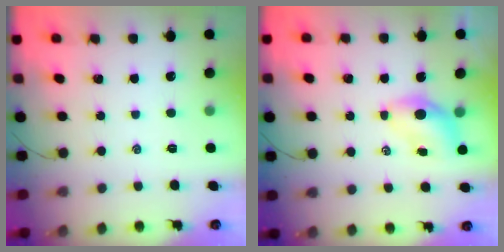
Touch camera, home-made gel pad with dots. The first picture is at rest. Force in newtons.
{"total": 4.9, "press": 4.8, "slide": 0.7}